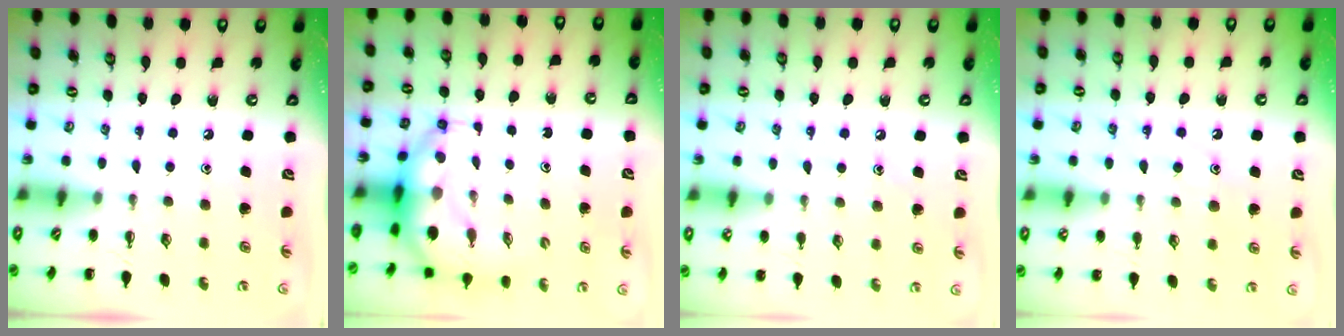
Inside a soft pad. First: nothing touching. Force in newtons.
{"total": 7.2, "press": 7.0, "slide": 1.8}
{"total": 5.9, "press": 5.8, "slide": 1.4}
{"total": 8.5, "press": 8.4, "slide": 1.1}